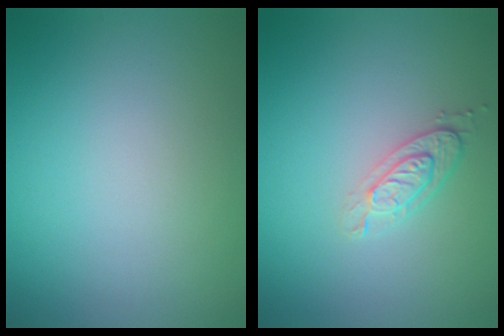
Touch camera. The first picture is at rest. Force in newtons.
{"total": 2.4, "press": 1.9, "slide": 1.4}